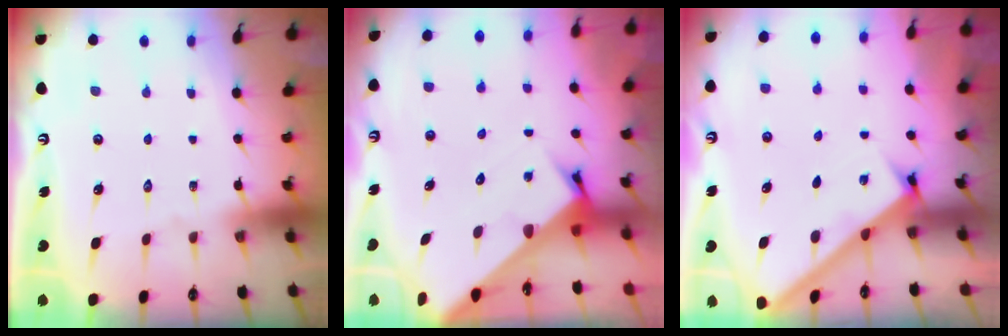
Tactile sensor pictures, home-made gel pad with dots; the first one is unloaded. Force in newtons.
{"total": 3.0, "press": 3.0, "slide": 0.1}
{"total": 2.6, "press": 2.6, "slide": 0.3}